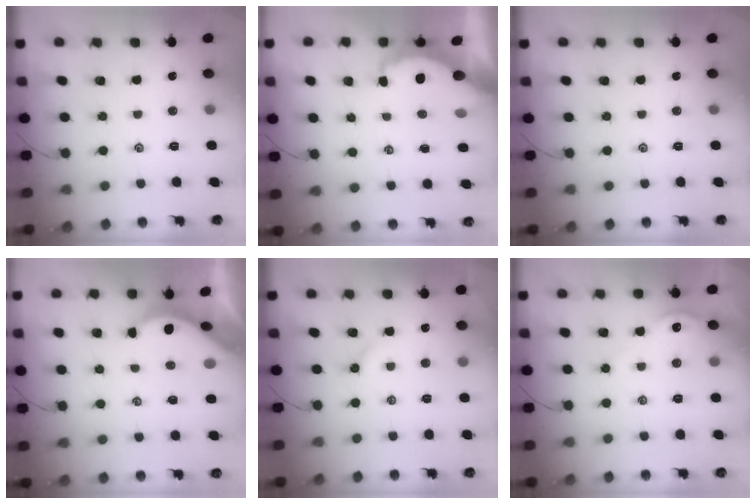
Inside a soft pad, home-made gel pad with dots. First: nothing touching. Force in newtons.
{"total": 7.8, "press": 7.7, "slide": 0.8}
{"total": 0.0}
{"total": 4.7, "press": 4.6, "slide": 0.5}
{"total": 2.2, "press": 2.2, "slide": 0.4}
{"total": 2.2, "press": 2.2, "slide": 0.4}